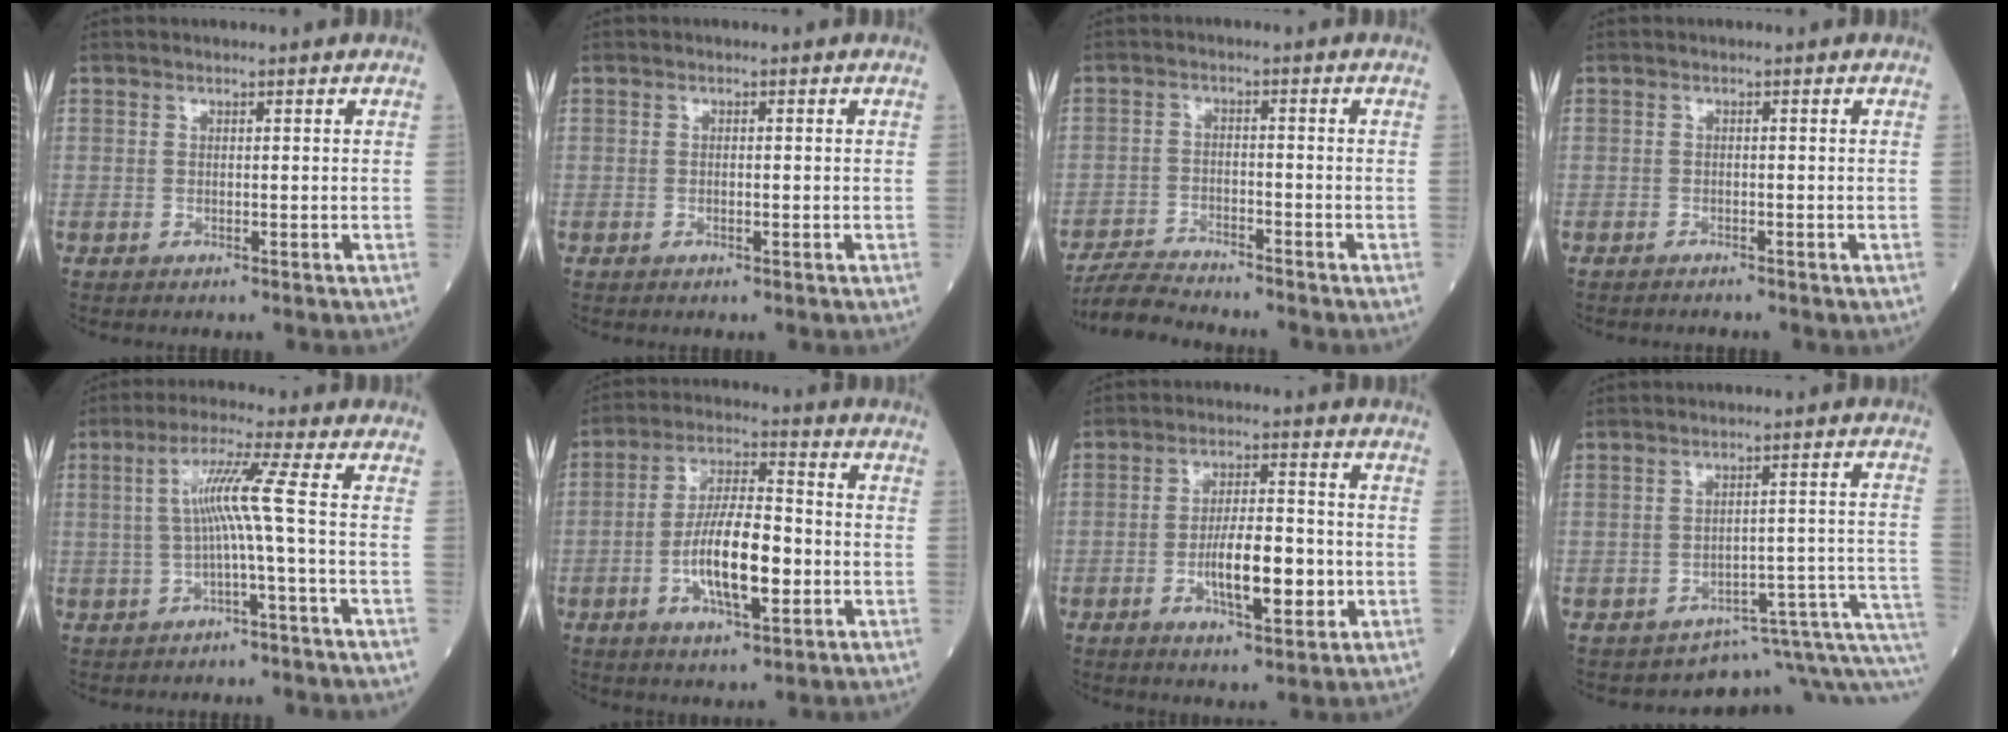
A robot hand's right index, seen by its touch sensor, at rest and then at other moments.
{"total": 1.1, "force": [-0.2, 0.6, 0.9], "torque": [-0.028, -0.001, -0.003]}
{"total": 7.8, "force": [-7.5, 0.6, 1.9], "torque": [-0.045, -0.011, -0.132]}
{"total": 2.4, "force": [-2.0, 1.0, 0.8], "torque": [-0.023, -0.005, -0.024]}
{"total": 7.1, "force": [-0.8, -1.0, 7.0], "torque": [-0.139, 0.015, -0.008]}
{"total": 12.6, "force": [-3.0, 3.8, 11.6], "torque": [-0.225, 0.007, -0.050]}
{"total": 10.2, "force": [-2.6, 3.2, 9.4], "torque": [-0.168, 0.005, -0.040]}
{"total": 10.4, "force": [-8.3, 1.6, 6.0], "torque": [-0.064, 0.075, -0.099]}